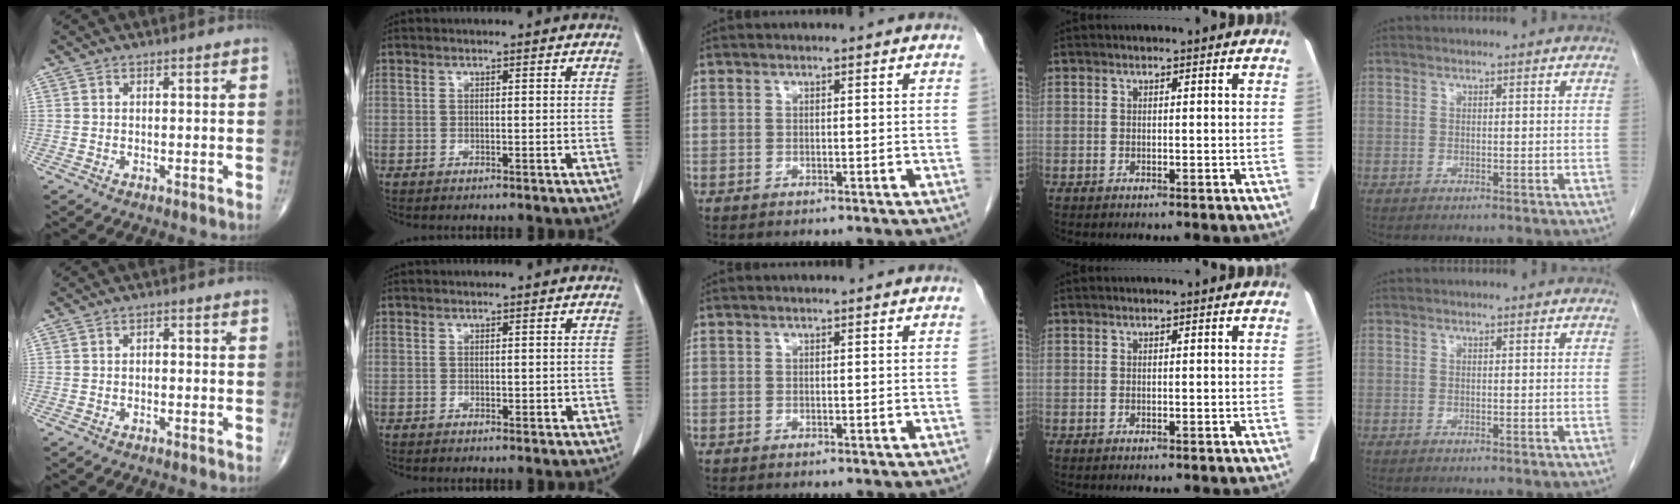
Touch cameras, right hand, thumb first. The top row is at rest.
{"thumb": {"total": 1.4, "force": [-0.5, 1.0, 0.9], "torque": [-0.003, 0.011, -0.014]}, "index": {"total": 1.5, "force": [0.0, 1.0, 1.1], "torque": [-0.011, 0.000, 0.005]}}